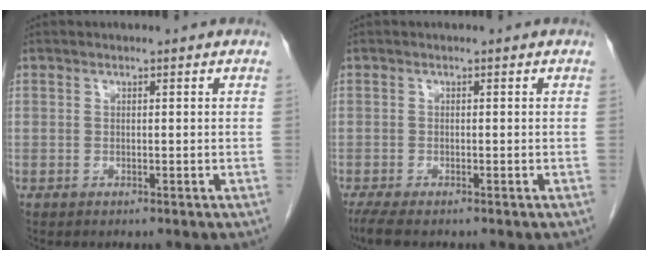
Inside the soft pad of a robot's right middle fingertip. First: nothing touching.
{"total": 3.8, "force": [-3.1, 0.7, 2.2], "torque": [-0.044, -0.013, -0.049]}